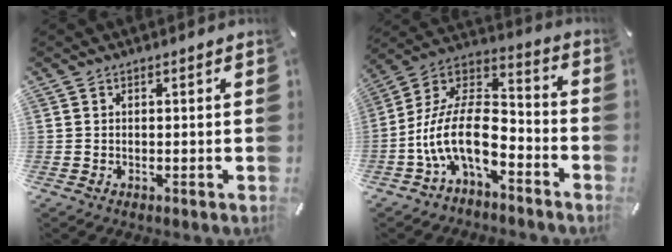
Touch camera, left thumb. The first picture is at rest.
{"total": 16.7, "force": [-7.8, 8.3, 12.2], "torque": [-0.264, 0.016, -0.140]}